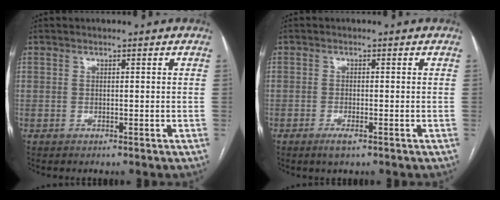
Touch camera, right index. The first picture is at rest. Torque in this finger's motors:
{"motor_torque": [0.42, 0.05, 0.03, 0.03]}